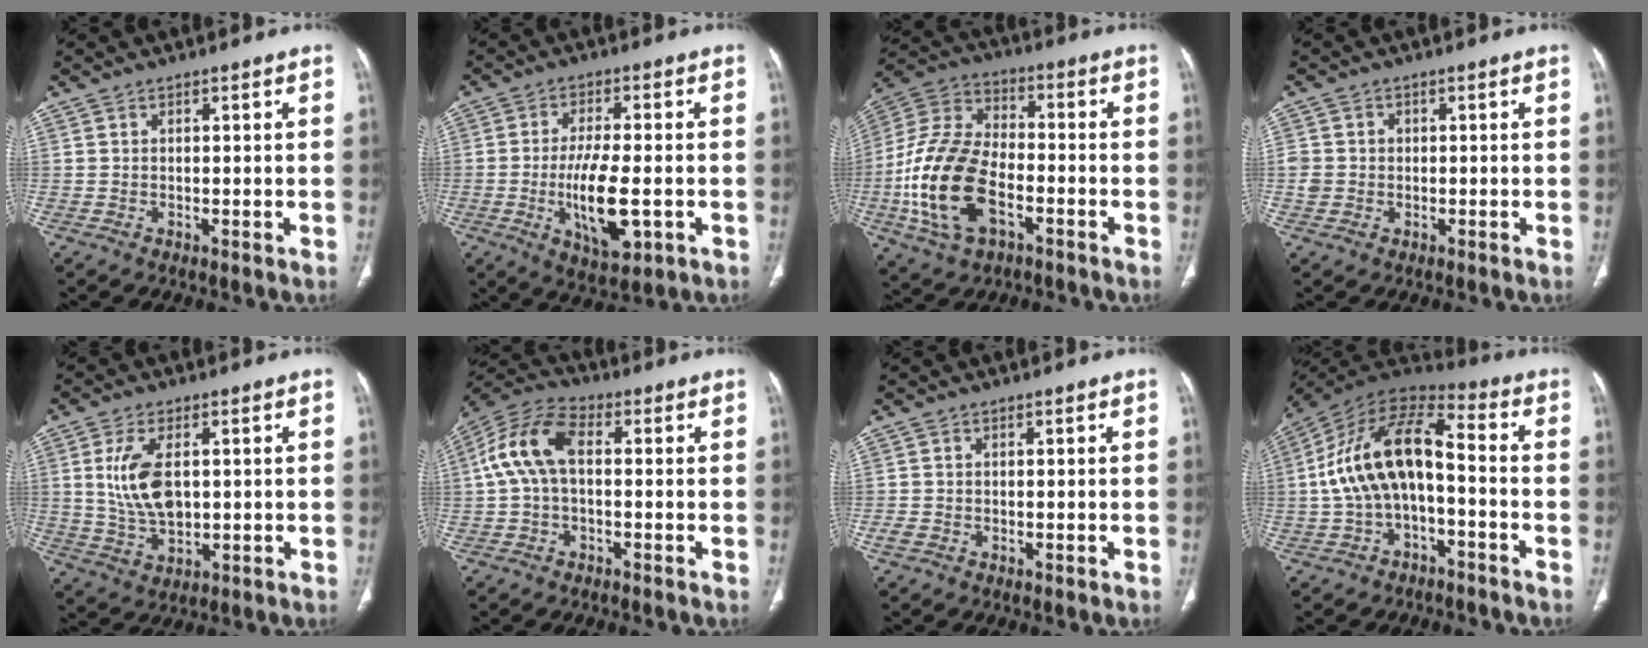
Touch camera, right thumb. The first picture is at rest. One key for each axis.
{"total": 11.6, "fx": -2.5, "fy": 4.4, "fz": 10.4, "tx": -0.183, "ty": -0.007, "tz": -0.036}
{"total": 19.2, "fx": -5.7, "fy": 11.0, "fz": 14.7, "tx": -0.301, "ty": 0.022, "tz": -0.108}
{"total": 3.5, "fx": -0.1, "fy": 3.2, "fz": 1.2, "tx": -0.012, "ty": 0.011, "tz": 0.003}
{"total": 9.9, "fx": 1.5, "fy": 5.4, "fz": 8.1, "tx": -0.160, "ty": -0.009, "tz": 0.039}
{"total": 10.5, "fx": 0.7, "fy": 6.0, "fz": 8.6, "tx": -0.181, "ty": 0.033, "tz": 0.004}
{"total": 1.6, "fx": -0.4, "fy": 1.1, "fz": 1.1, "tx": -0.024, "ty": -0.002, "tz": -0.009}
{"total": 15.7, "fx": -2.0, "fy": 8.1, "fz": 13.3, "tx": -0.246, "ty": 0.060, "tz": -0.043}